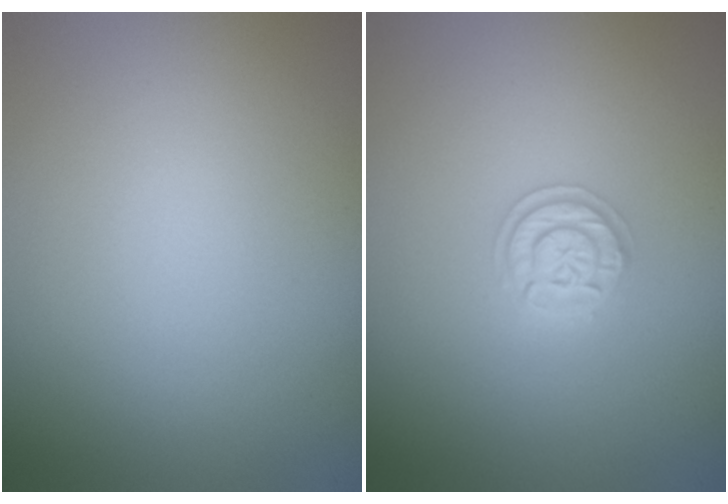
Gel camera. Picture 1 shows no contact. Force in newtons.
{"total": 2.0, "press": 2.0, "slide": 0.3}